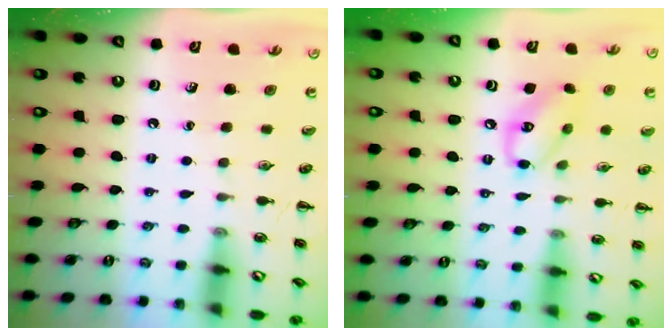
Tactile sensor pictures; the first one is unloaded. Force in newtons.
{"total": 10.2, "press": 10.1, "slide": 1.5}